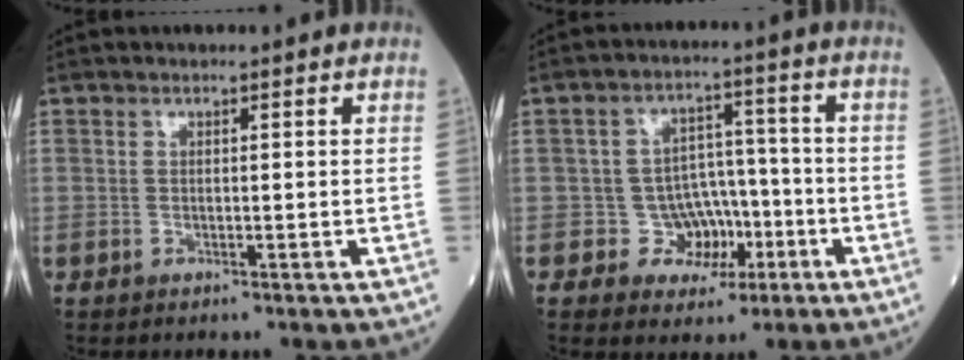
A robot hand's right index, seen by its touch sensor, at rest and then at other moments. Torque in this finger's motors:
{"motor_torque": [0.17, -0.15, 0.04, 0.00]}